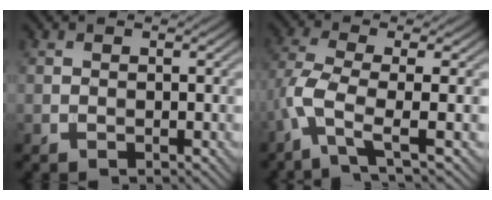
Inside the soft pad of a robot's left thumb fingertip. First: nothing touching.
{"total": 6.3, "force": [-2.4, 1.3, 5.7], "torque": [-0.125, 0.001, -0.068]}